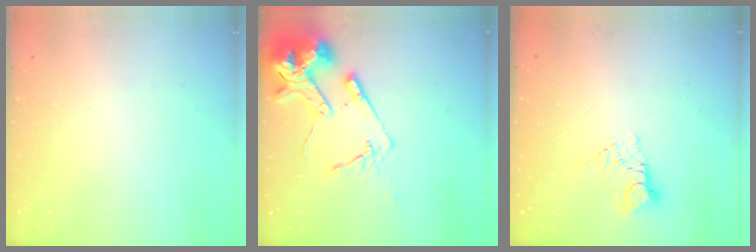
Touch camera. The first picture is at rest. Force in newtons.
{"total": 16.3, "press": 16.2, "slide": 1.9}
{"total": 7.5, "press": 7.5, "slide": 0.7}